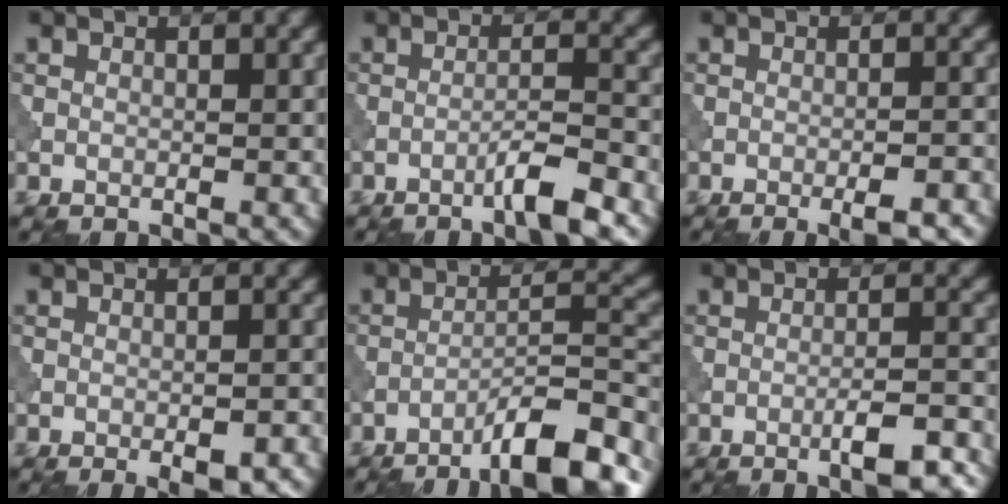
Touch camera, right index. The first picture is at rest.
{"total": 3.4, "force": [-2.2, 0.1, 2.6], "torque": [-0.039, 0.013, -0.047]}
{"total": 4.2, "force": [-2.6, 0.9, 3.1], "torque": [-0.048, 0.011, -0.035]}
{"total": 3.6, "force": [-2.3, 1.0, 2.6], "torque": [-0.043, 0.005, -0.026]}
{"total": 9.4, "force": [-6.7, 1.9, 6.3], "torque": [-0.088, 0.017, -0.110]}
{"total": 5.0, "force": [-2.8, 1.0, 4.0], "torque": [-0.057, 0.008, -0.042]}